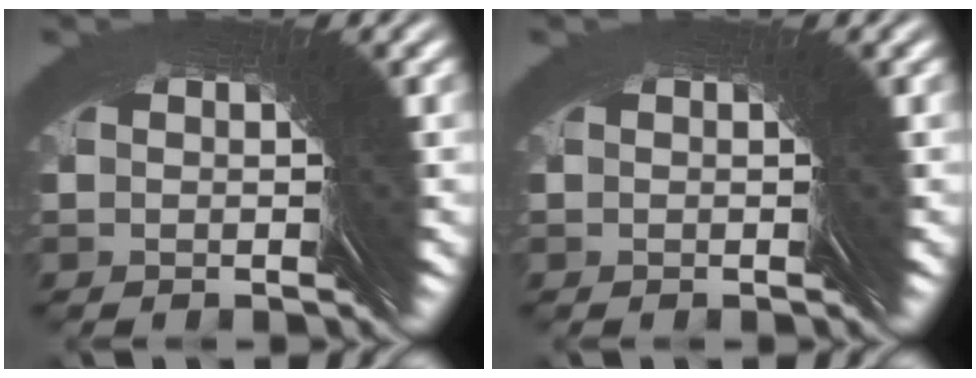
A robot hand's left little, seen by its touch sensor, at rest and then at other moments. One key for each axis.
{"total": 0.0}